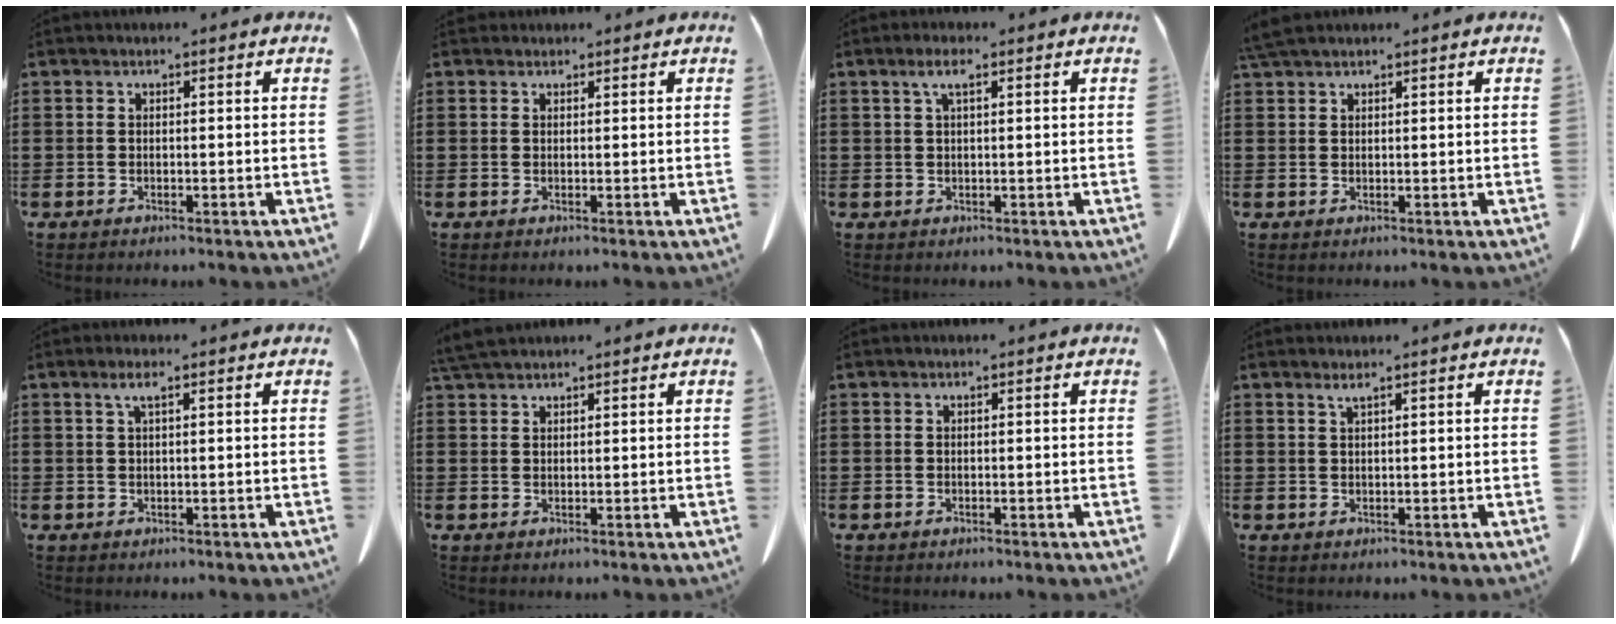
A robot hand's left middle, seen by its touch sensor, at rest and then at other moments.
{"total": 0.8, "force": [0.8, 0.3, 0.0], "torque": [-0.003, -0.001, 0.016]}
{"total": 2.6, "force": [1.0, 0.6, 2.3], "torque": [-0.049, 0.005, 0.017]}
{"total": 2.5, "force": [2.1, 0.4, 1.3], "torque": [-0.032, 0.001, 0.041]}
{"total": 1.9, "force": [0.8, 0.3, 1.7], "torque": [-0.035, 0.002, 0.013]}
{"total": 2.9, "force": [2.6, 0.4, 1.2], "torque": [-0.031, -0.001, 0.052]}
{"total": 0.0}
{"total": 1.2, "force": [0.8, -0.1, 0.9], "torque": [-0.020, -0.003, 0.016]}